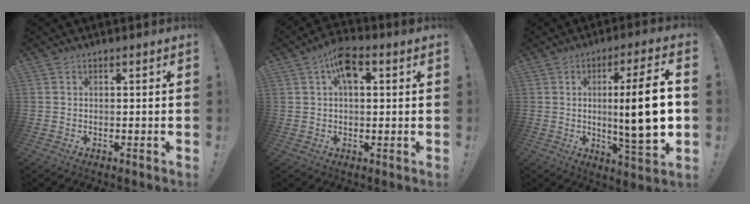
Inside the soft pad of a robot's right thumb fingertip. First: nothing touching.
{"total": 7.5, "force": [2.3, 3.8, 6.0], "torque": [-0.099, 0.010, 0.040]}
{"total": 16.1, "force": [0.4, 1.4, 16.0], "torque": [-0.262, -0.014, -0.004]}